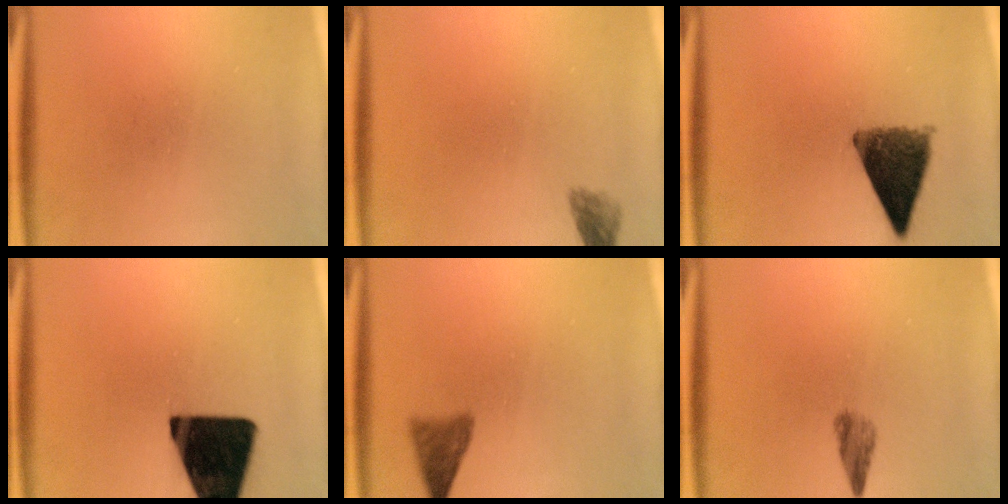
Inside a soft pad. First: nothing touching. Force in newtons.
{"total": 1.7}
{"total": 9.6}
{"total": 19.2}
{"total": 2.9}
{"total": 2.2}